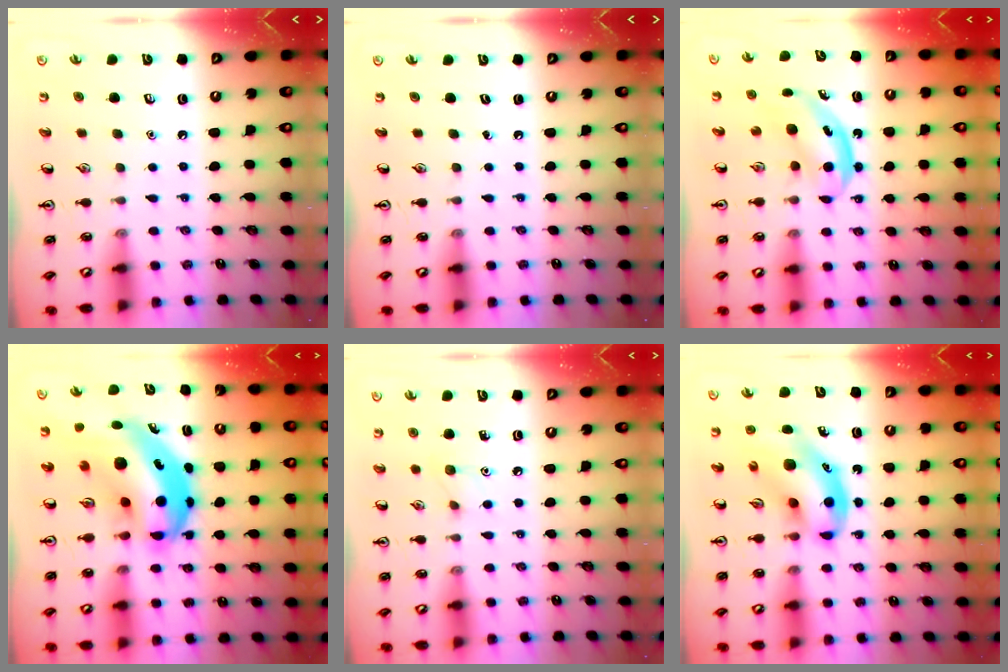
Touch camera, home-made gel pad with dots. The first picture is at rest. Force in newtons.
{"total": 0.0}
{"total": 5.2, "press": 5.1, "slide": 0.7}
{"total": 12.5, "press": 12.0, "slide": 3.3}
{"total": 5.4, "press": 5.1, "slide": 1.7}
{"total": 11.1, "press": 10.6, "slide": 3.1}